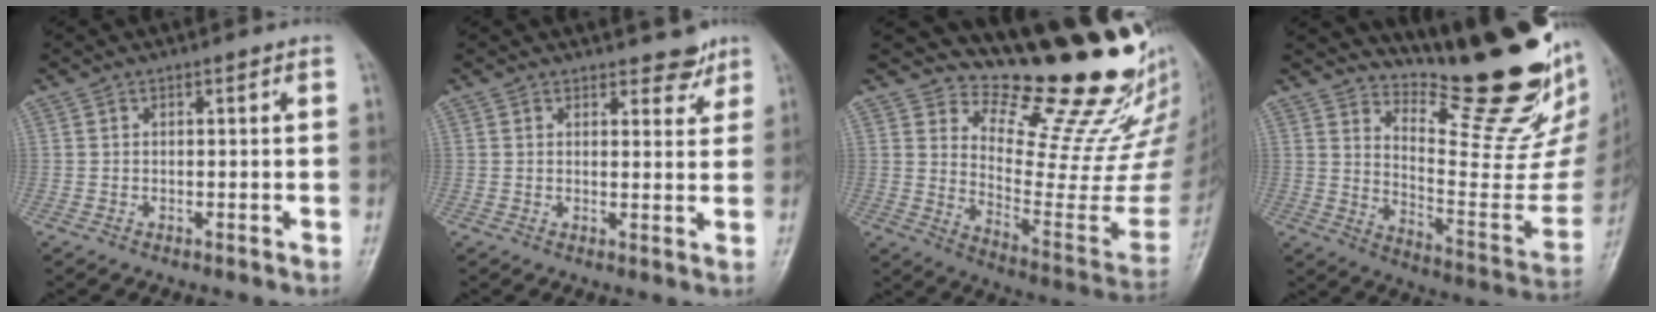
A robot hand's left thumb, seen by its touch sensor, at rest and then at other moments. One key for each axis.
{"total": 3.9, "fx": 3.2, "fy": 1.8, "fz": 1.3, "tx": 0.005, "ty": -0.023, "tz": 0.038}
{"total": 22.9, "fx": 20.2, "fy": 4.9, "fz": 9.6, "tx": -0.092, "ty": -0.190, "tz": 0.283}
{"total": 25.6, "fx": 18.4, "fy": 6.8, "fz": 16.5, "tx": -0.201, "ty": -0.136, "tz": 0.267}